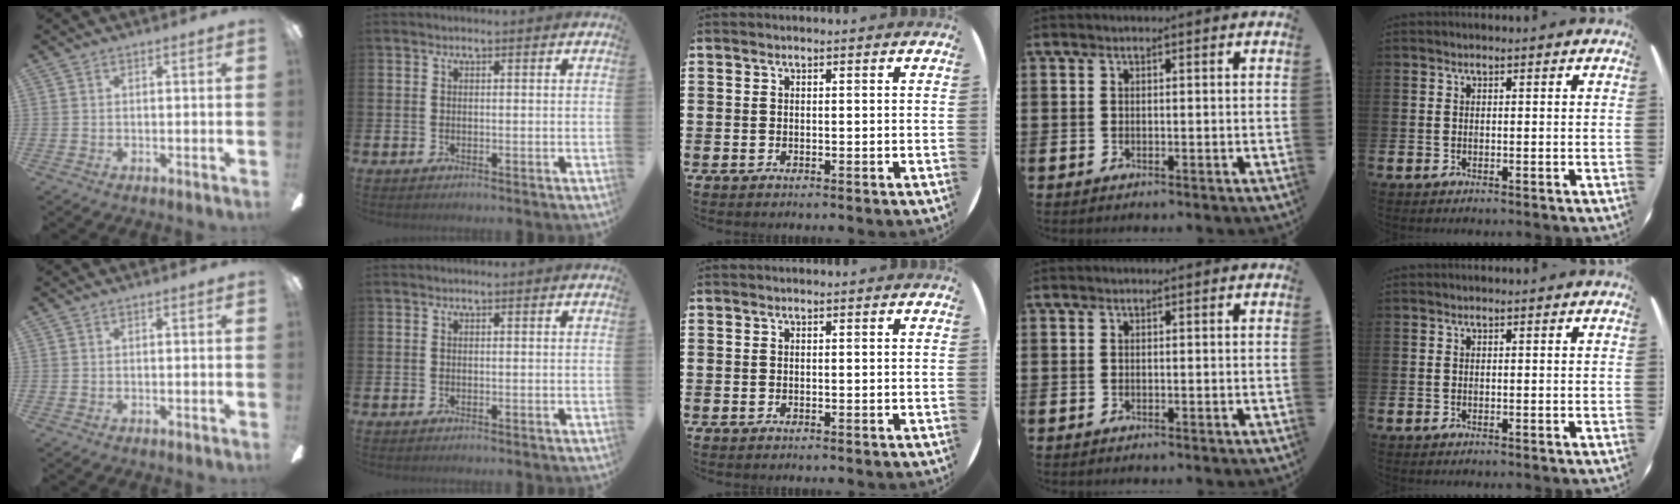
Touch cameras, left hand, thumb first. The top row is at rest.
{}